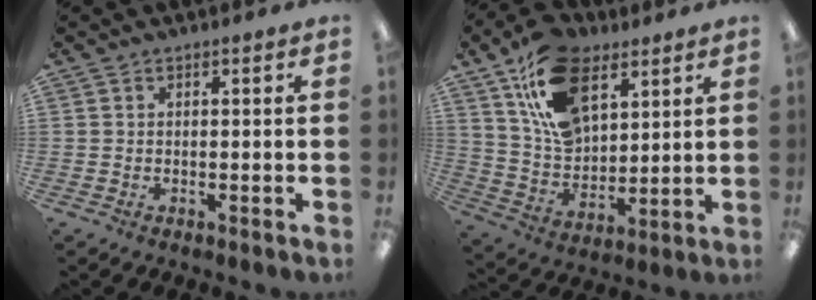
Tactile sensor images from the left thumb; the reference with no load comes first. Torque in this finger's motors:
{"motor_torque": [0.37, 0.40, -0.04, -0.21, 0.14]}